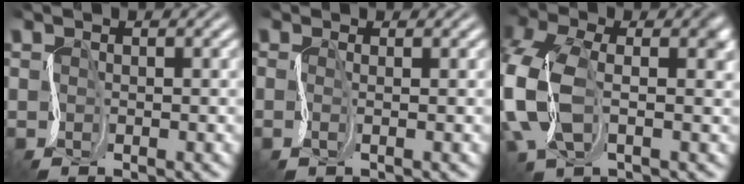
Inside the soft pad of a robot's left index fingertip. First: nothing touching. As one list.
[{"total": 1.1, "force": [0.4, 0.4, 0.9], "torque": [-0.011, 0.001, 0.001]}, {"total": 8.4, "force": [0.2, 5.1, 6.6], "torque": [-0.180, 0.002, -0.010]}]